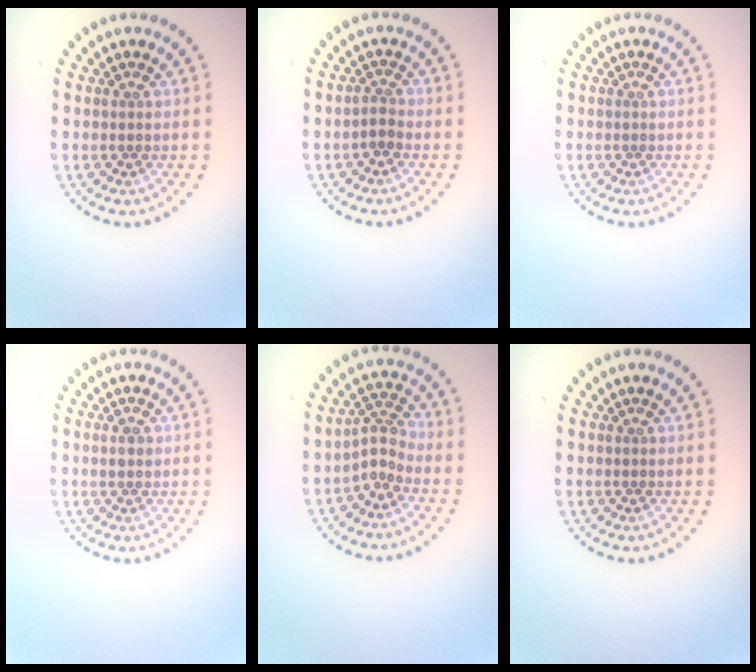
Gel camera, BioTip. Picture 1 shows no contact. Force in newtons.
{"total": 1.3, "press": 0.9, "slide": 0.9}
{"total": 0.0}
{"total": 1.2, "press": 1.1, "slide": 0.4}
{"total": 2.4, "press": 1.6, "slide": 1.8}
{"total": 0.0}